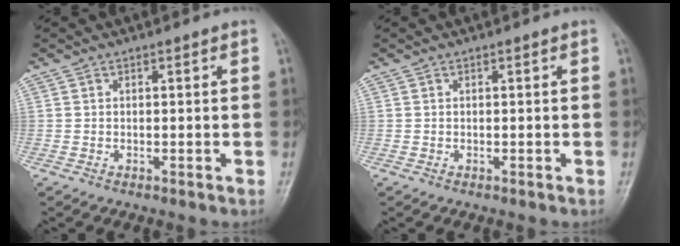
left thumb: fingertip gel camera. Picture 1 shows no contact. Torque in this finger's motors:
{"motor_torque": [0.00, 0.00, 0.00, 0.00, 0.00]}